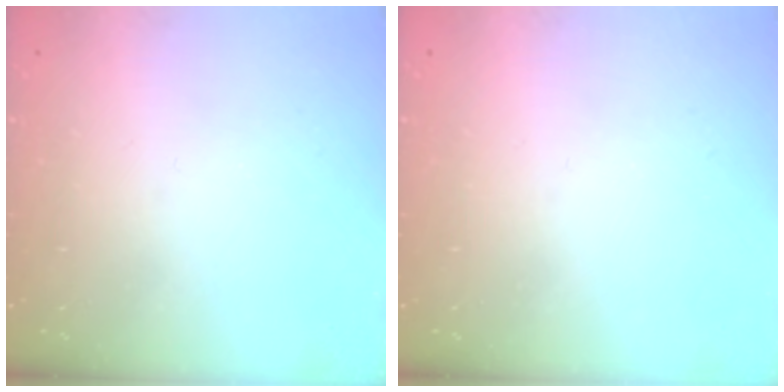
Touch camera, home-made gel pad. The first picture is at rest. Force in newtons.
{"total": 0.0}